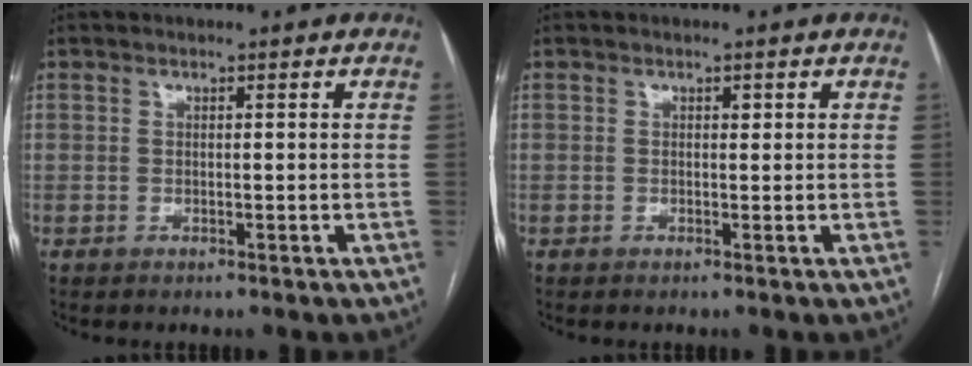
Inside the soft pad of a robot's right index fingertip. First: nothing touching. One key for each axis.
{"total": 0.6, "fx": 0.3, "fy": 0.4, "fz": 0.4, "tx": -0.005, "ty": 0.001, "tz": 0.002}